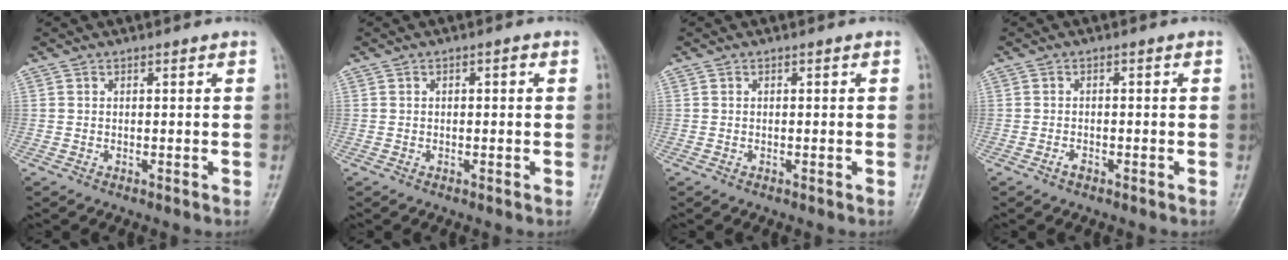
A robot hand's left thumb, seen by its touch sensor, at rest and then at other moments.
{"total": 1.2, "force": [0.2, 0.5, 1.1], "torque": [-0.012, 0.002, 0.000]}
{"total": 0.0}
{"total": 1.4, "force": [-1.0, 0.6, 0.8], "torque": [-0.016, 0.007, -0.018]}